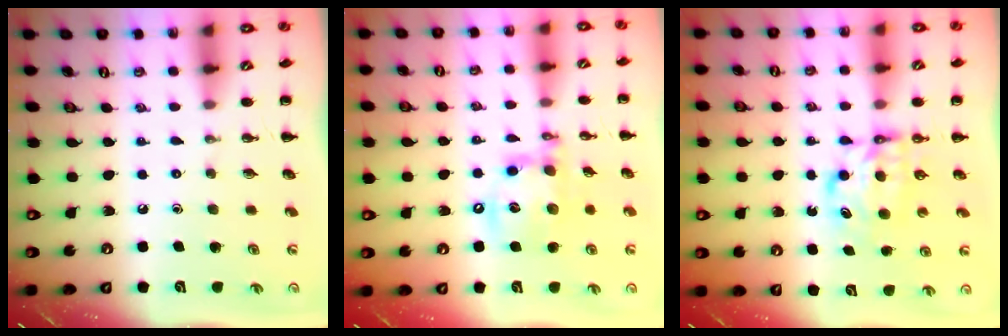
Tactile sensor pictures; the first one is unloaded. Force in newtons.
{"total": 14.6, "press": 14.3, "slide": 2.9}
{"total": 6.5, "press": 6.5, "slide": 0.4}